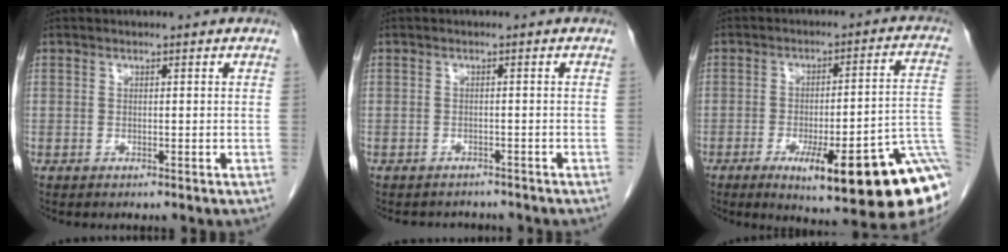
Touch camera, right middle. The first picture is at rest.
{"total": 3.6, "force": [-3.3, 1.4, 0.3], "torque": [-0.007, -0.001, -0.043]}
{"total": 21.5, "force": [-10.6, 3.0, 18.5], "torque": [-0.147, 0.001, -0.143]}